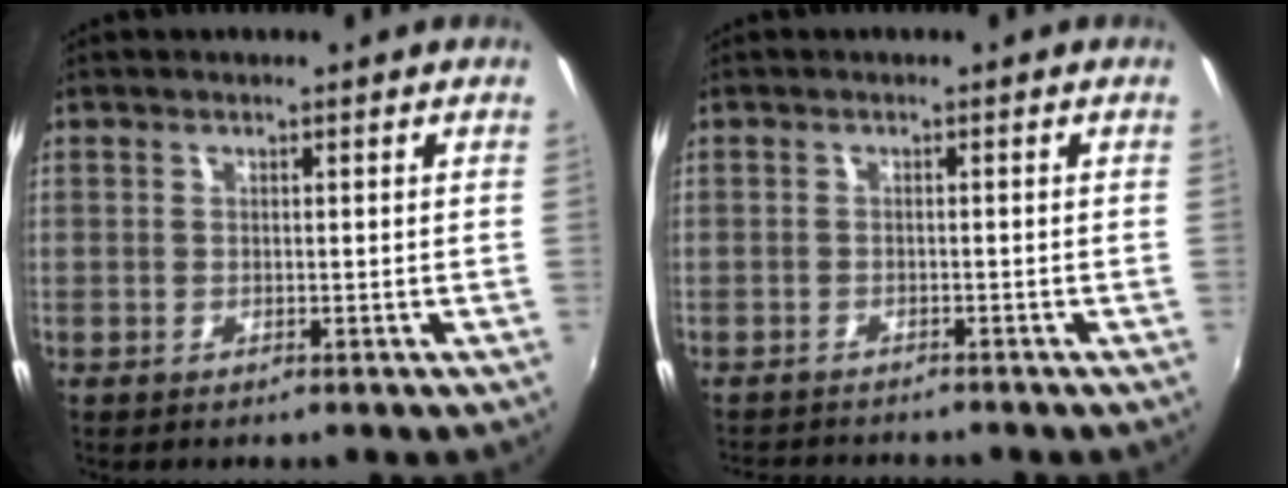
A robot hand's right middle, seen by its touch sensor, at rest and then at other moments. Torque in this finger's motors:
{"motor_torque": [0.05, -0.12, 0.01, 0.00]}